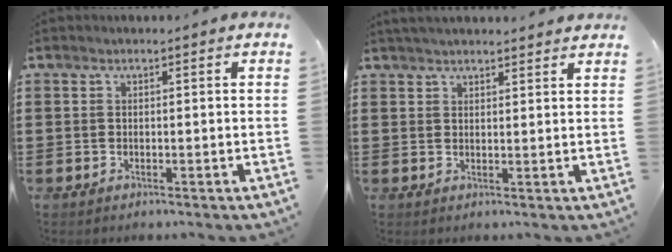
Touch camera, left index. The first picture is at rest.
{"total": 2.3, "force": [2.3, 0.0, 0.3], "torque": [-0.011, -0.002, 0.045]}